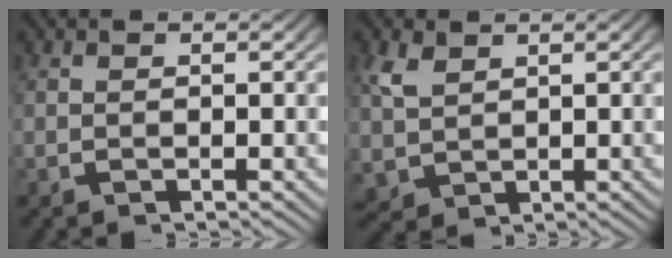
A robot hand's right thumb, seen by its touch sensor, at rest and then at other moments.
{"total": 3.4, "force": [1.0, 2.7, 1.8], "torque": [-0.045, -0.014, 0.039]}